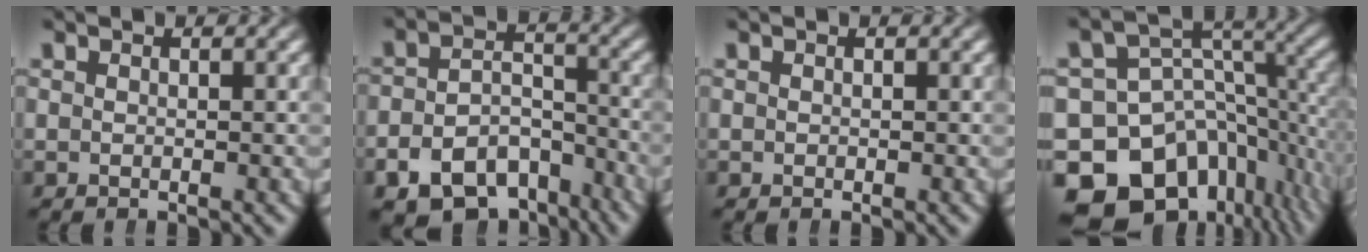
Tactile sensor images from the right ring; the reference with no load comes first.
{"total": 9.6, "force": [-6.5, 6.0, 3.8], "torque": [-0.050, -0.028, -0.098]}
{"total": 0.0}
{"total": 18.0, "force": [-6.3, 14.1, 9.4], "torque": [-0.177, -0.071, -0.092]}